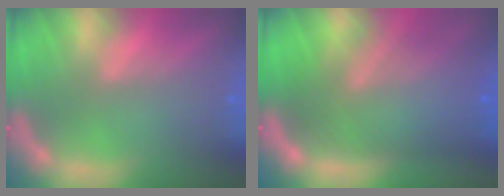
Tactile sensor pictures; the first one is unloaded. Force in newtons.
{"total": 10.0}